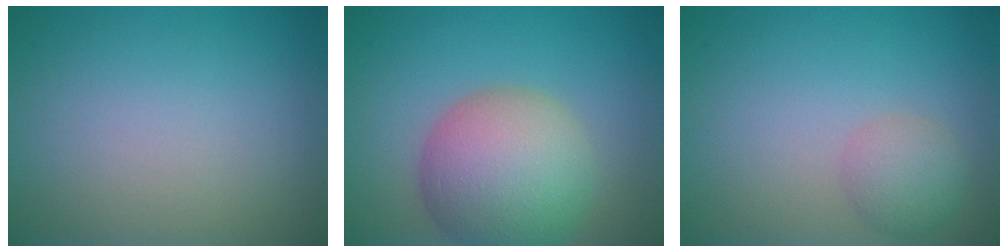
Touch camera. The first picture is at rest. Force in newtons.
{"total": 9.1, "press": 9.1, "slide": 0.6}
{"total": 2.6, "press": 2.6, "slide": 0.1}